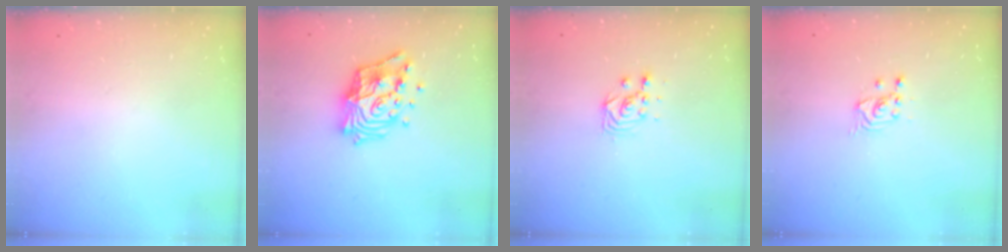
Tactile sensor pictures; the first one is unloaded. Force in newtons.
{"total": 16.3, "press": 16.3, "slide": 1.3}
{"total": 5.3, "press": 5.2, "slide": 0.2}
{"total": 2.7, "press": 2.7, "slide": 0.3}